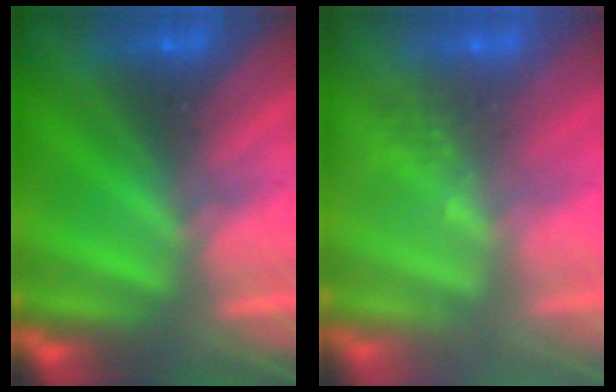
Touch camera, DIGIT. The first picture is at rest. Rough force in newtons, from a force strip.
{"total": 2.4}